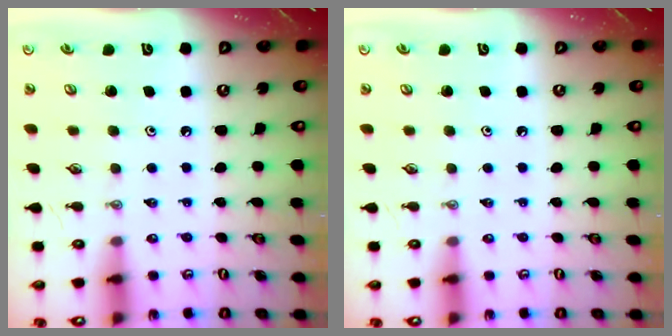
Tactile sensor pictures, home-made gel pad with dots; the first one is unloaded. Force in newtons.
{"total": 0.0}